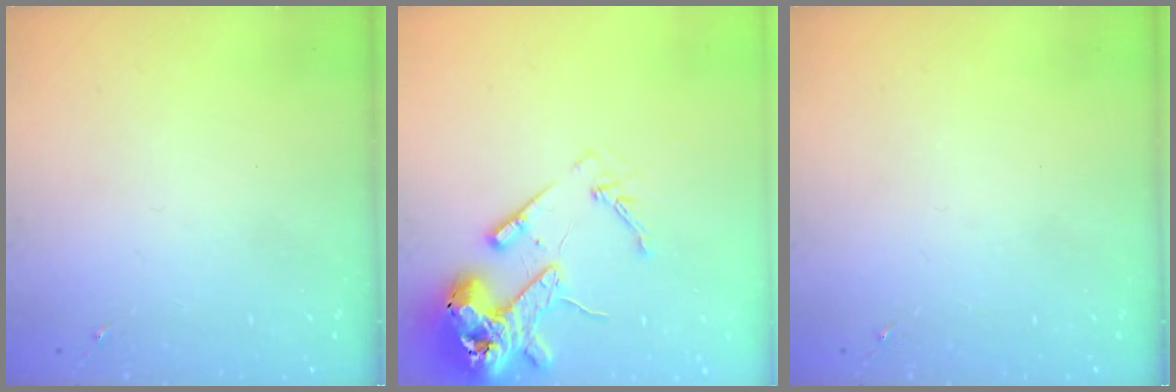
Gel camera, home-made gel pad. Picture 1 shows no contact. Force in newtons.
{"total": 14.8, "press": 14.6, "slide": 2.1}
{"total": 0.0}